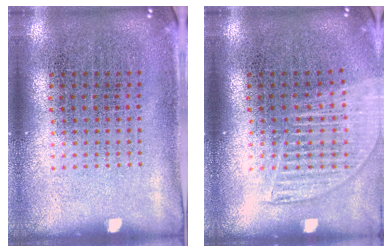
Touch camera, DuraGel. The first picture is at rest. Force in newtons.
{"total": 1.4, "press": 1.3, "slide": 0.6}